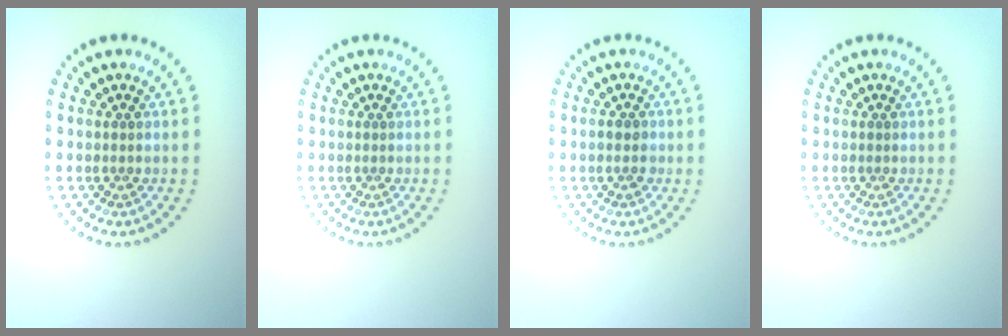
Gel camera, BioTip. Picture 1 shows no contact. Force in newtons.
{"total": 0.0}
{"total": 1.4, "press": 1.4, "slide": 0.3}
{"total": 0.0}